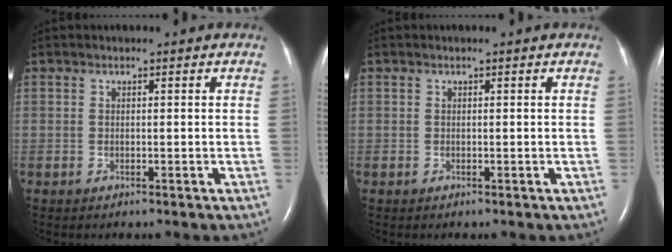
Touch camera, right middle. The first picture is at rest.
{"total": 0.0}